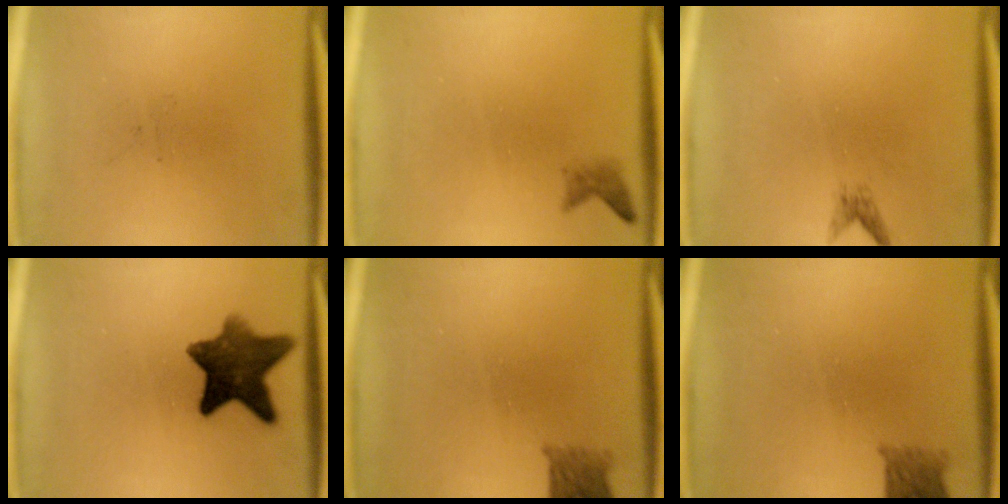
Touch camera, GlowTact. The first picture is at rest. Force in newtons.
{"total": 1.3}
{"total": 1.1}
{"total": 10.3}
{"total": 2.8}
{"total": 2.8}